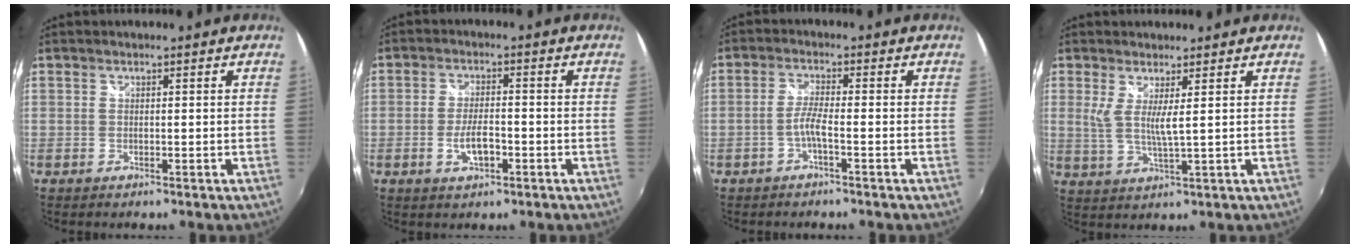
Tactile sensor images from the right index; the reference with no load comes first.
{"total": 5.0, "force": [-2.0, 1.9, 4.2], "torque": [-0.086, -0.002, -0.032]}
{"total": 2.8, "force": [-1.4, -0.2, 2.4], "torque": [-0.056, 0.004, -0.030]}
{"total": 4.5, "force": [1.4, 0.1, 4.3], "torque": [-0.087, -0.013, 0.023]}